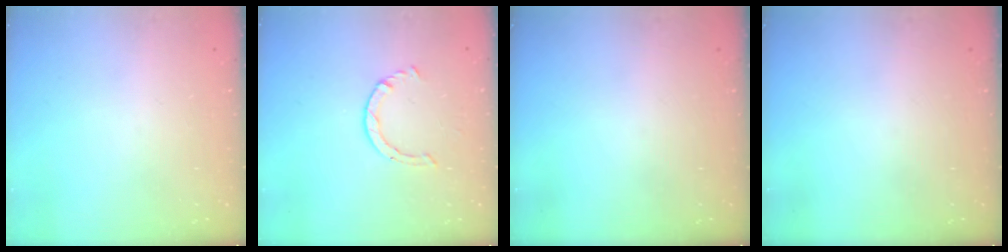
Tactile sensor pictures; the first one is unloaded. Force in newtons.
{"total": 2.6, "press": 2.6, "slide": 0.3}
{"total": 0.0}
{"total": 0.0}